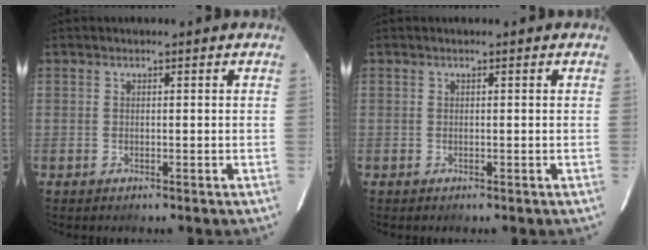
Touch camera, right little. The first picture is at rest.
{"total": 0.0}